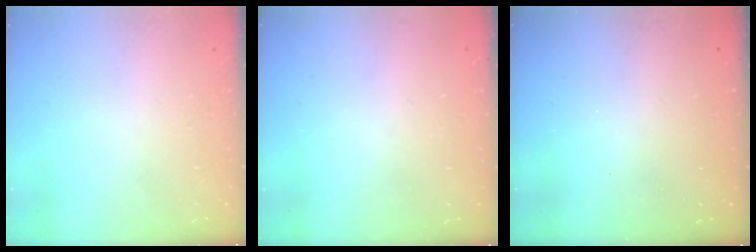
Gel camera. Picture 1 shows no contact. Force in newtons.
{"total": 3.7, "press": 3.7, "slide": 0.0}
{"total": 3.3, "press": 3.3, "slide": 0.1}